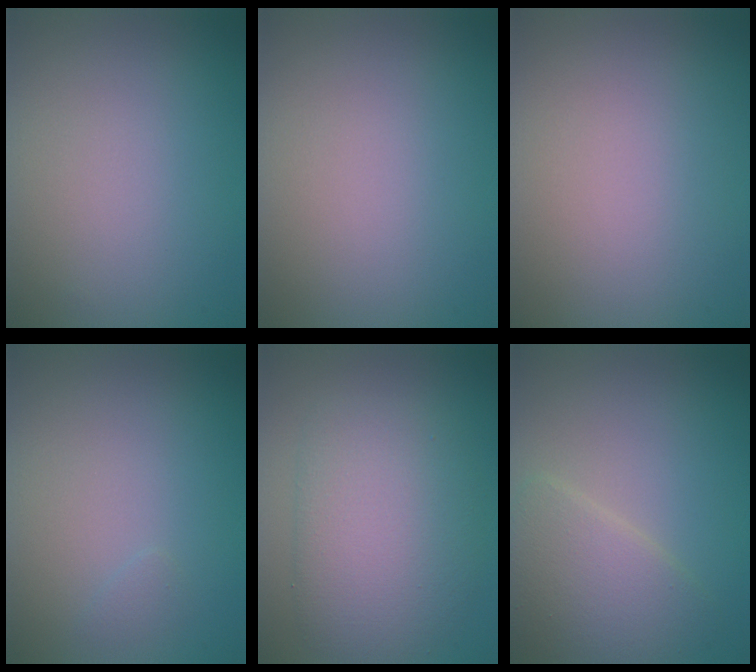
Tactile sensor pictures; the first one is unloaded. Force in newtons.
{"total": 0.0}
{"total": 0.0}
{"total": 0.6, "press": 0.5, "slide": 0.1}
{"total": 6.1, "press": 6.1, "slide": 0.2}
{"total": 4.0, "press": 4.0, "slide": 0.2}